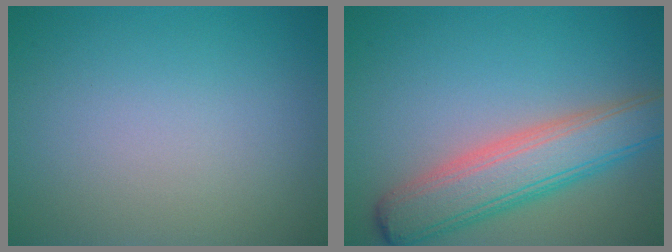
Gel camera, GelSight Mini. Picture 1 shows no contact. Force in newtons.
{"total": 6.7, "press": 6.7, "slide": 0.3}